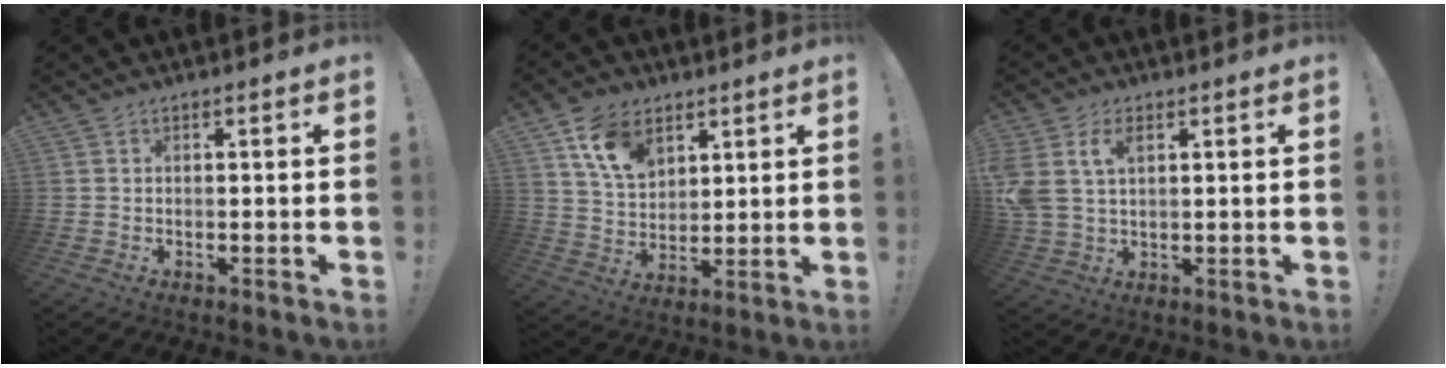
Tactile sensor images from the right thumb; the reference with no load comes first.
{"total": 11.9, "force": [6.7, 8.1, 5.4], "torque": [-0.093, -0.026, 0.131]}
{"total": 7.7, "force": [3.2, 4.9, 4.9], "torque": [-0.102, -0.004, 0.059]}